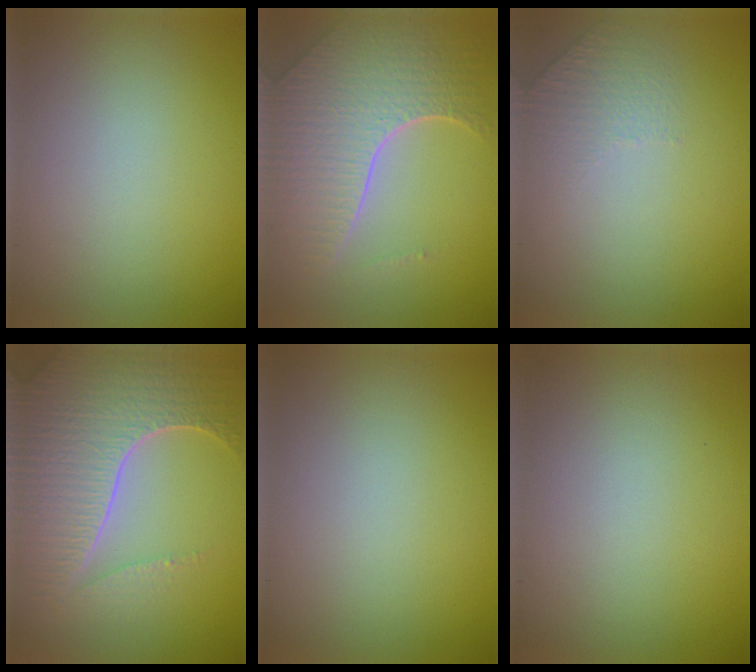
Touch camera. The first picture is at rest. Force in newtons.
{"total": 7.0, "press": 5.0, "slide": 4.9}
{"total": 1.3, "press": 0.8, "slide": 1.1}
{"total": 7.4, "press": 5.5, "slide": 5.0}
{"total": 0.0}
{"total": 0.0}